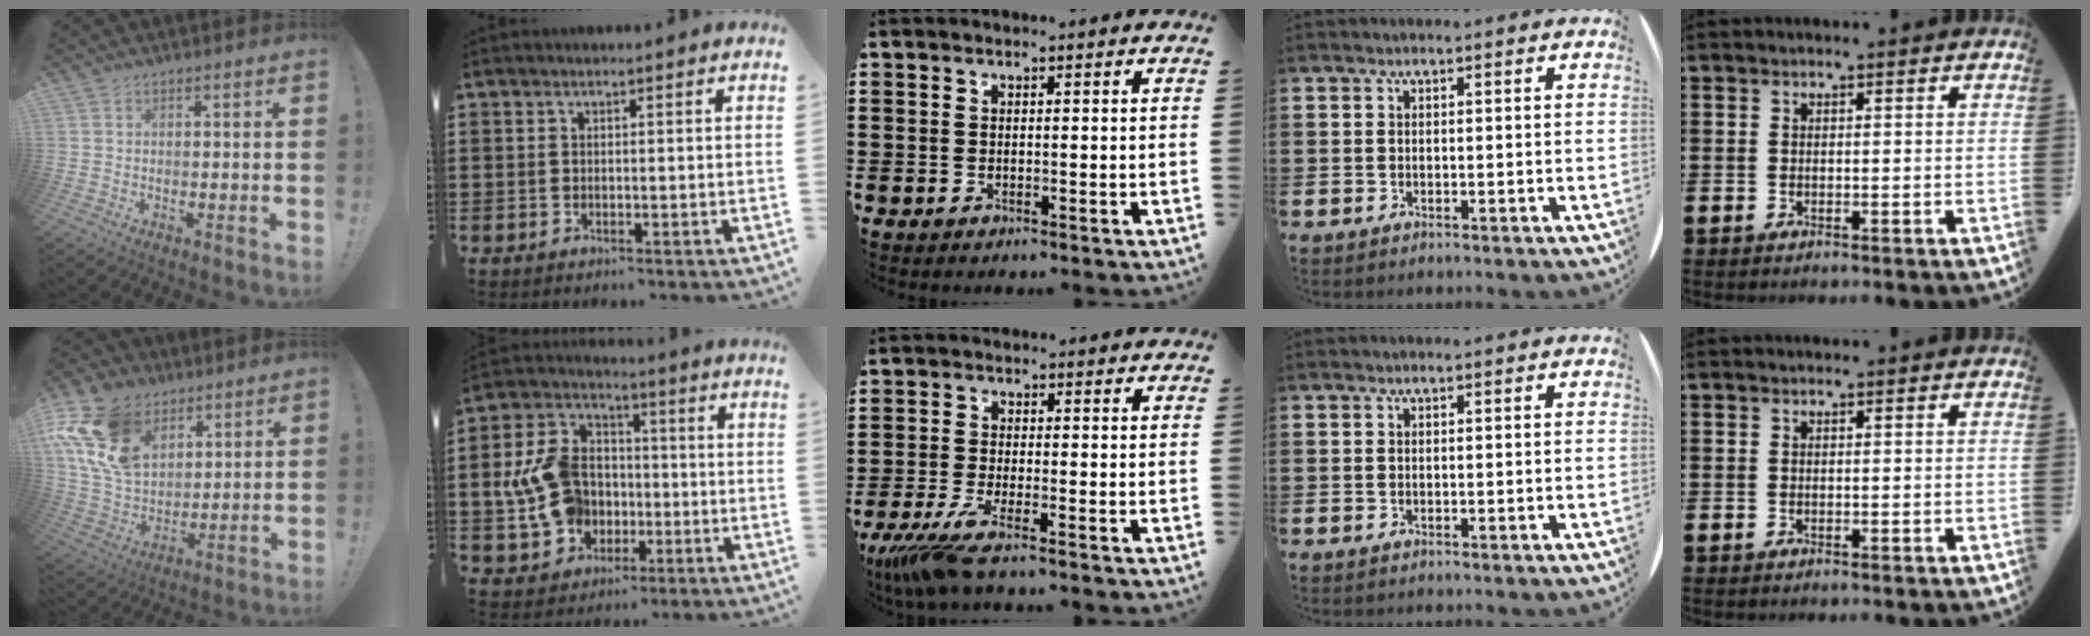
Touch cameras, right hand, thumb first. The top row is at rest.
{"thumb": {"total": 19.6, "force": [9.6, 13.3, 10.8], "torque": [-0.216, -0.047, 0.185]}, "index": {"total": 11.1, "force": [-1.0, 9.2, 6.1], "torque": [-0.171, 0.020, -0.015]}, "middle": {"total": 5.0, "force": [-3.4, 0.1, 3.7], "torque": [-0.097, -0.027, -0.067]}}